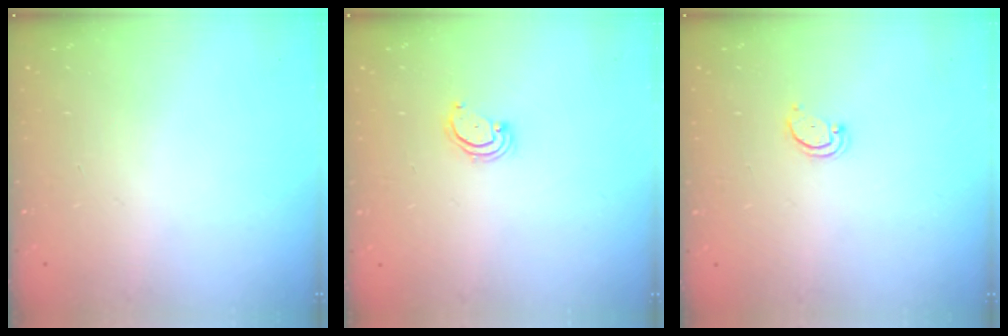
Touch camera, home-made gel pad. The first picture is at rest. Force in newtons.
{"total": 2.3, "press": 2.2, "slide": 0.2}
{"total": 2.2, "press": 2.2, "slide": 0.4}